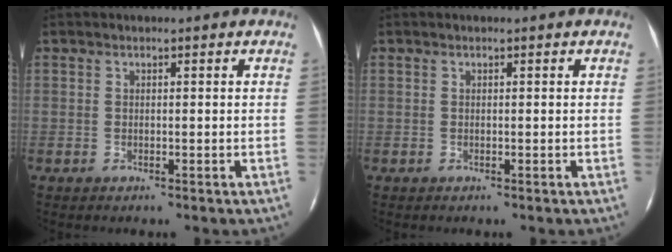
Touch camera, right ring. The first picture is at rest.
{"total": 0.0}